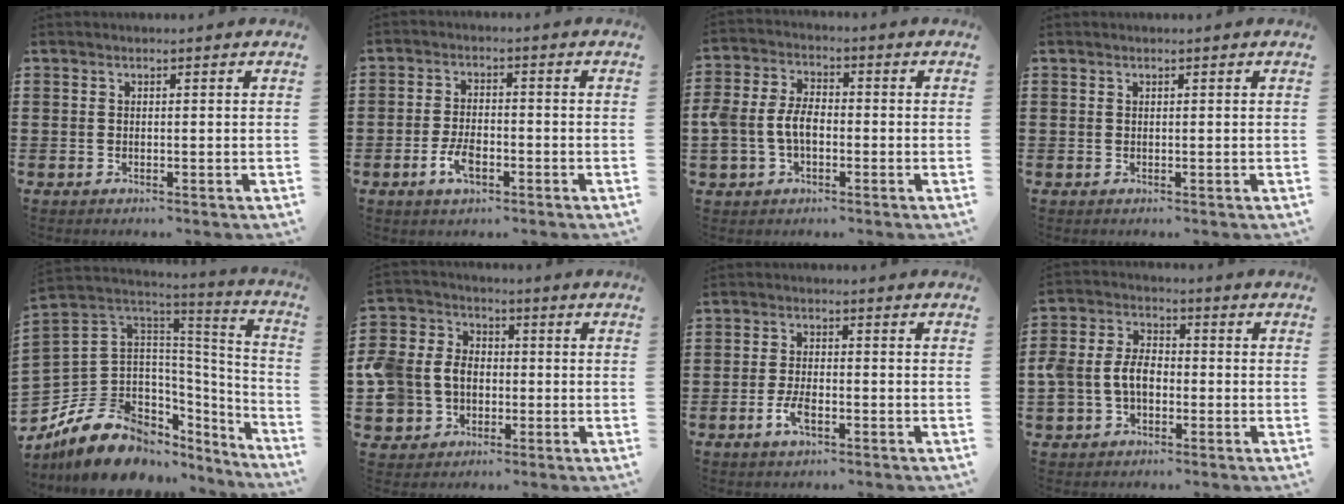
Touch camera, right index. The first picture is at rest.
{"total": 4.5, "force": [-2.0, 2.2, 3.4], "torque": [-0.079, -0.001, -0.041]}
{"total": 5.7, "force": [-1.1, 3.7, 4.2], "torque": [-0.115, -0.002, -0.030]}
{"total": 0.0}
{"total": 13.8, "force": [-8.0, 9.3, 6.3], "torque": [-0.152, 0.014, -0.136]}
{"total": 7.8, "force": [-1.0, 7.1, 3.2], "torque": [-0.120, 0.006, -0.030]}
{"total": 3.9, "force": [-1.7, 1.6, 3.1], "torque": [-0.074, -0.004, -0.037]}
{"total": 6.1, "force": [-1.3, 4.4, 4.0], "torque": [-0.114, 0.001, -0.034]}